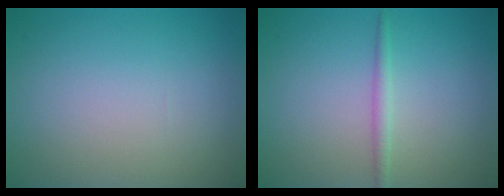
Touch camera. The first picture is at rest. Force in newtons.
{"total": 1.3, "press": 1.3, "slide": 0.1}